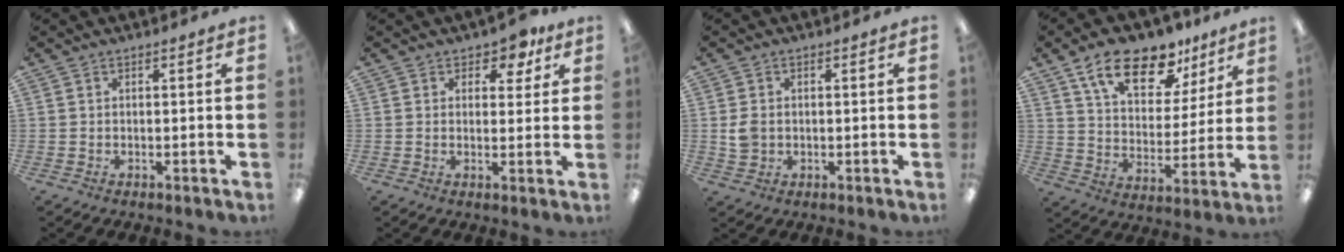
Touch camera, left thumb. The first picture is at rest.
{"total": 4.7, "force": [3.0, 3.0, 2.0], "torque": [-0.017, -0.010, 0.048]}
{"total": 3.6, "force": [0.1, 3.1, 1.9], "torque": [-0.027, 0.004, 0.001]}
{"total": 16.8, "force": [11.2, 8.3, 9.3], "torque": [-0.152, -0.056, 0.197]}